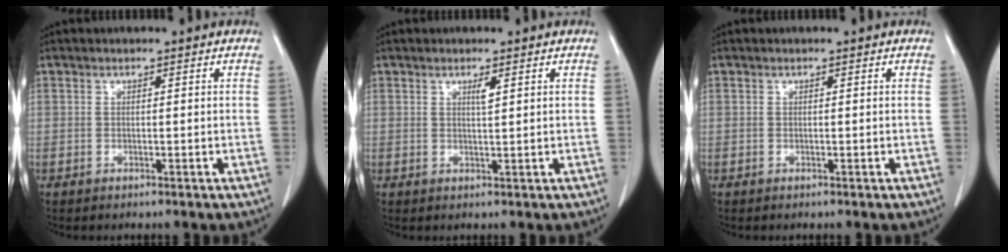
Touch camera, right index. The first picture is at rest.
{"total": 1.3, "force": [0.7, 0.0, 1.1], "torque": [-0.021, -0.004, 0.011]}
{"total": 0.0}